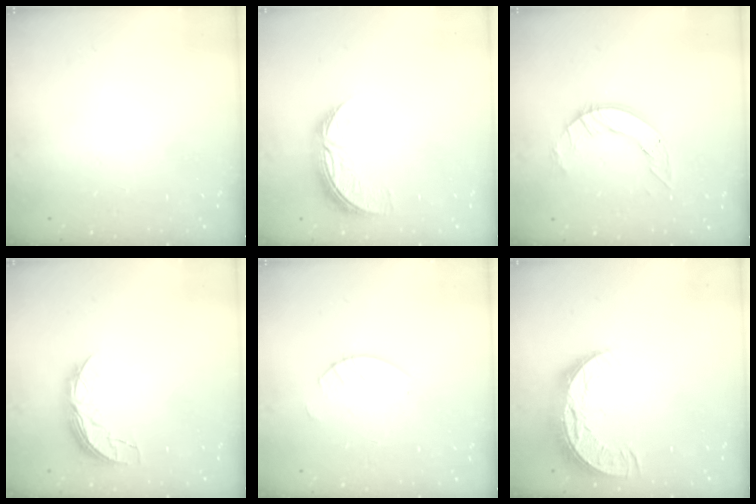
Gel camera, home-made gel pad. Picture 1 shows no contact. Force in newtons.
{"total": 8.4, "press": 8.4, "slide": 0.4}
{"total": 8.1, "press": 8.0, "slide": 0.3}
{"total": 6.9, "press": 6.9, "slide": 0.5}
{"total": 2.7, "press": 2.7, "slide": 0.2}
{"total": 10.3, "press": 10.3, "slide": 0.9}